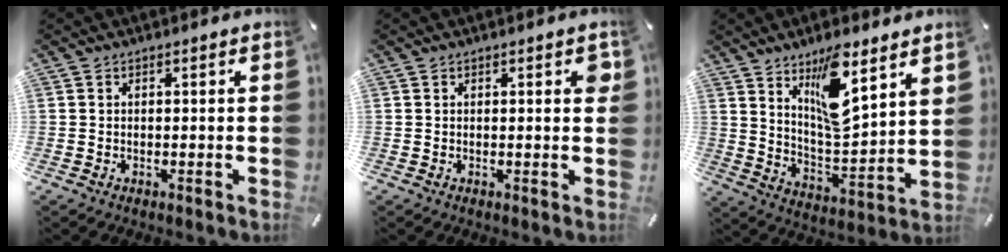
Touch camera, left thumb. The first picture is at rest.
{"total": 2.0, "force": [0.6, 0.8, 1.7], "torque": [-0.012, -0.005, 0.004]}
{"total": 13.5, "force": [9.4, 3.8, 8.9], "torque": [-0.144, -0.056, 0.160]}